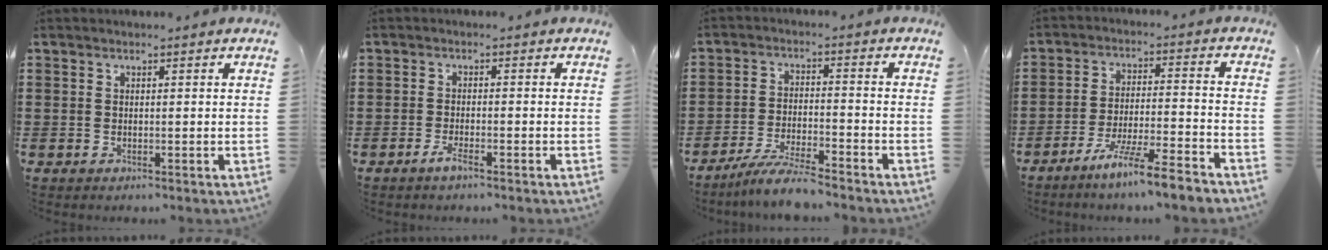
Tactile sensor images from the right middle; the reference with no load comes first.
{"total": 2.2, "force": [-1.5, 0.3, 1.5], "torque": [-0.032, 0.000, -0.030]}
{"total": 6.2, "force": [-5.6, 0.1, 2.5], "torque": [-0.050, -0.004, -0.107]}
{"total": 8.2, "force": [-7.1, -0.6, 4.1], "torque": [-0.080, -0.005, -0.137]}